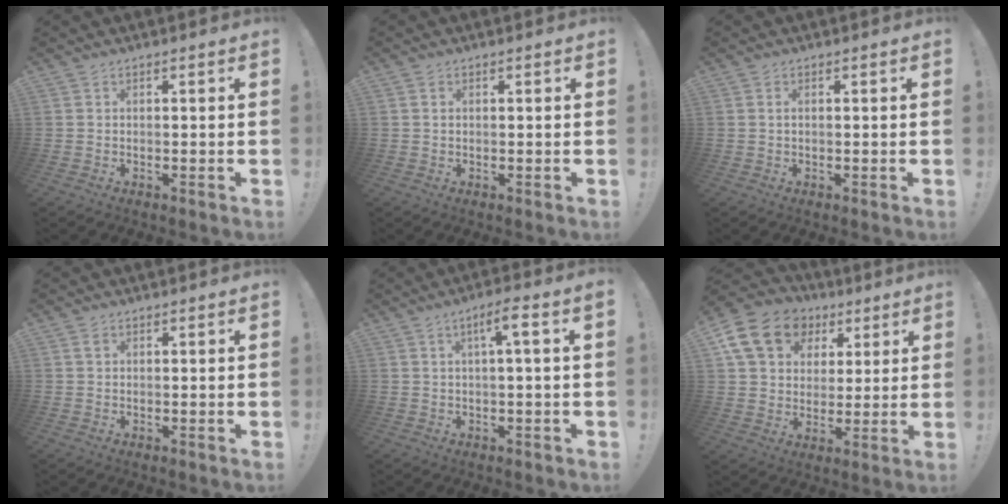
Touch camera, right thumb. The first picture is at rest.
{"total": 0.7, "force": [0.3, 0.5, 0.4], "torque": [-0.005, 0.001, 0.005]}
{"total": 0.8, "force": [0.2, 0.3, 0.8], "torque": [-0.017, 0.004, 0.002]}
{"total": 0.9, "force": [0.4, 0.6, 0.5], "torque": [-0.008, 0.002, 0.007]}
{"total": 5.1, "force": [1.3, 0.0, 4.9], "torque": [-0.081, -0.004, 0.013]}
{"total": 16.8, "force": [7.4, 13.1, 7.5], "torque": [-0.108, -0.030, 0.149]}